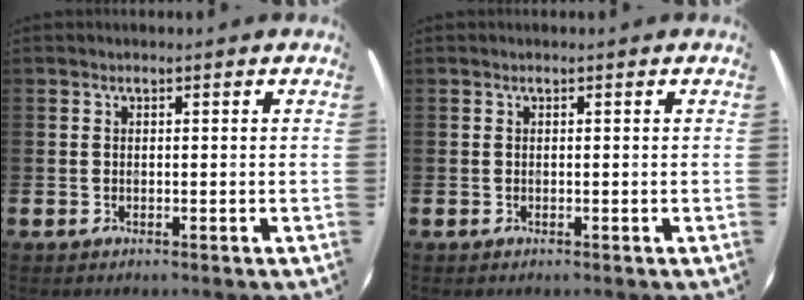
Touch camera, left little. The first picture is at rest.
{"total": 0.0}